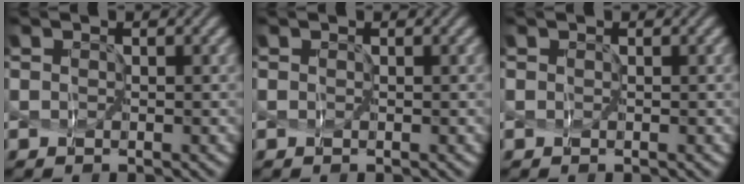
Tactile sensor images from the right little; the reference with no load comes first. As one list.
[{"total": 0.0}, {"total": 0.0}]